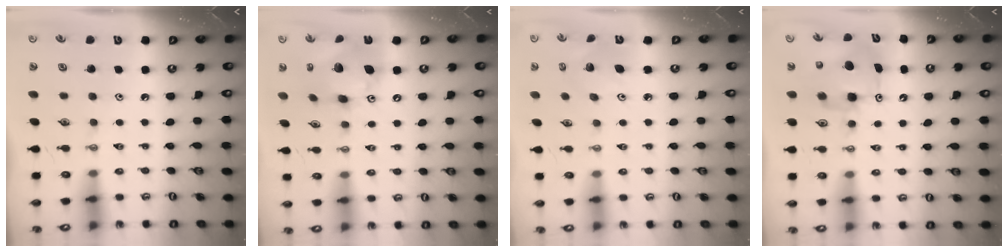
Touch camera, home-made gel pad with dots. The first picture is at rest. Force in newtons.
{"total": 14.5, "press": 14.5, "slide": 1.4}
{"total": 5.2, "press": 5.2, "slide": 0.2}
{"total": 8.2, "press": 8.2, "slide": 0.5}